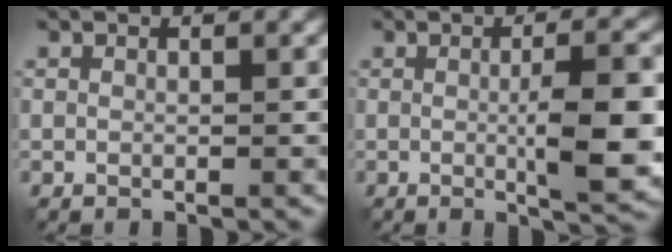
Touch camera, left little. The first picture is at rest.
{"total": 6.7, "force": [-0.6, 1.6, 6.5], "torque": [-0.094, 0.000, -0.011]}